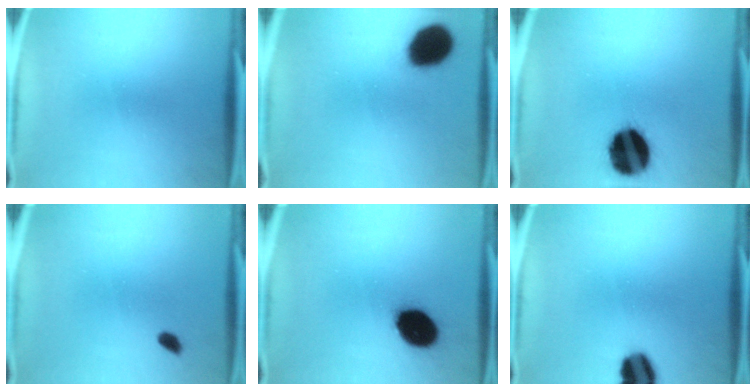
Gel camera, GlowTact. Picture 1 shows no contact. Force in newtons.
{"total": 15.0}
{"total": 18.5}
{"total": 1.5}
{"total": 14.3}
{"total": 8.4}